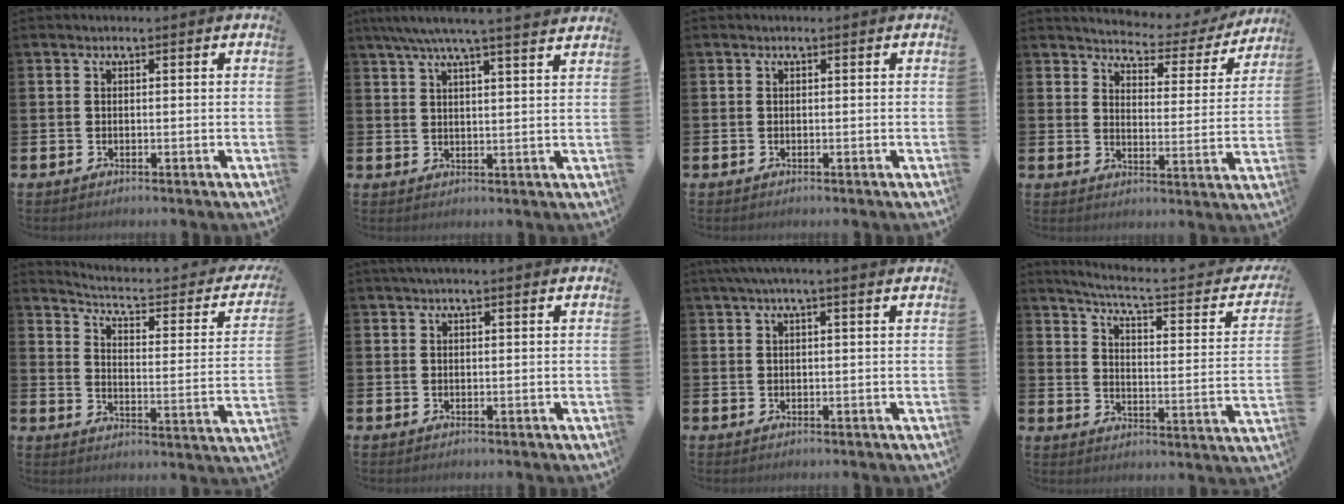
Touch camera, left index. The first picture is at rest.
{"total": 6.0, "force": [5.4, -0.4, 2.4], "torque": [-0.058, -0.023, 0.095]}
{"total": 0.0}
{"total": 4.0, "force": [3.8, 1.2, 0.5], "torque": [-0.025, -0.040, 0.055]}
{"total": 4.8, "force": [3.9, 1.2, 2.5], "torque": [-0.065, -0.033, 0.054]}
{"total": 1.3, "force": [1.1, 0.0, 0.7], "torque": [-0.010, 0.000, 0.020]}
{"total": 2.3, "force": [1.7, -0.1, 1.5], "torque": [-0.027, 0.001, 0.029]}
{"total": 5.5, "force": [4.6, 0.0, 2.9], "torque": [-0.069, -0.042, 0.067]}